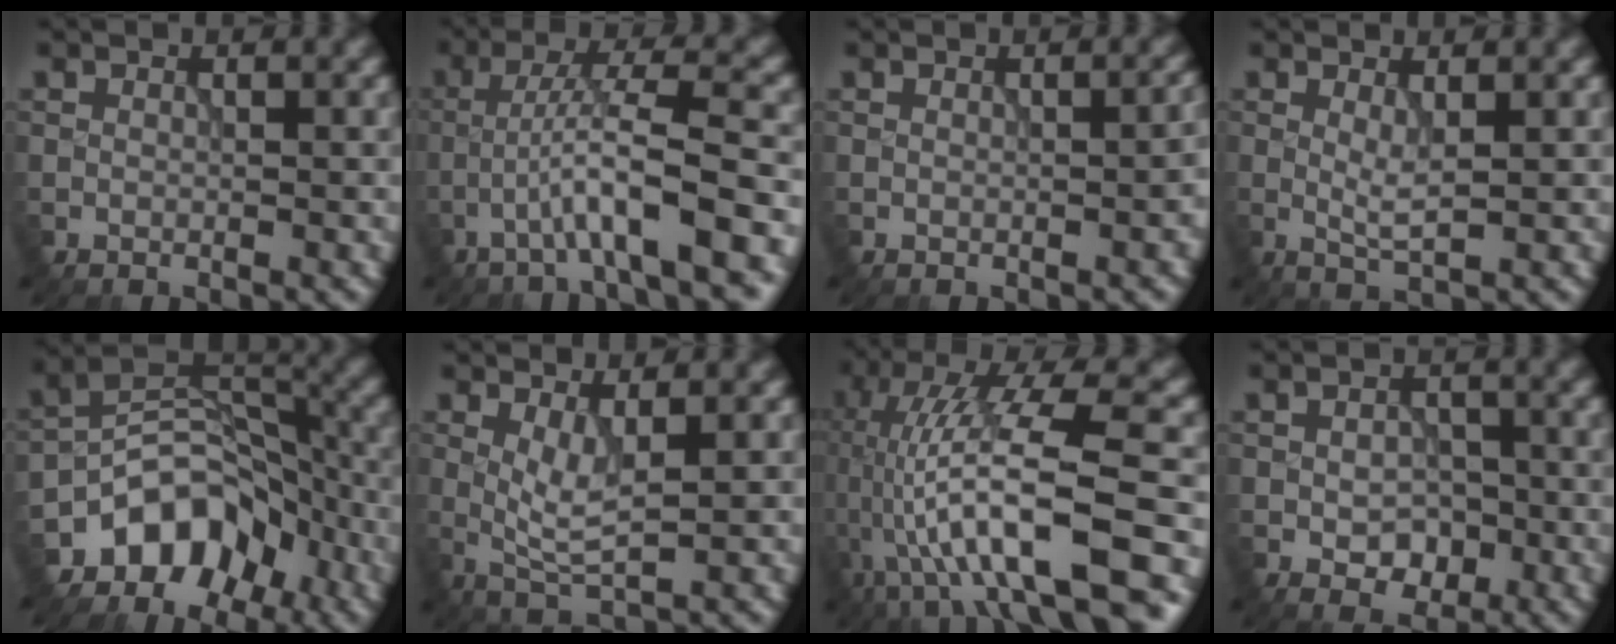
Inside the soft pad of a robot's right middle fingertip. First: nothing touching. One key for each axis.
{"total": 7.3, "fx": -3.0, "fy": 0.7, "fz": 6.6, "tx": -0.110, "ty": 0.020, "tz": -0.055}
{"total": 2.1, "fx": -0.3, "fy": 0.8, "fz": 1.9, "tx": -0.018, "ty": -0.003, "tz": 0.006}
{"total": 1.7, "fx": 0.4, "fy": 0.3, "fz": 1.6, "tx": -0.034, "ty": -0.006, "tz": 0.010}
{"total": 7.2, "fx": -4.7, "fy": 4.6, "fz": 3.0, "tx": -0.016, "ty": 0.007, "tz": -0.088}
{"total": 2.8, "fx": 0.7, "fy": 0.6, "fz": 2.6, "tx": -0.054, "ty": -0.010, "tz": 0.019}
{"total": 14.0, "fx": -2.7, "fy": 3.8, "fz": 13.2, "tx": -0.225, "ty": 0.024, "tz": -0.039}
{"total": 3.3, "fx": -0.9, "fy": 2.4, "fz": 2.2, "tx": -0.033, "ty": -0.006, "tz": -0.013}